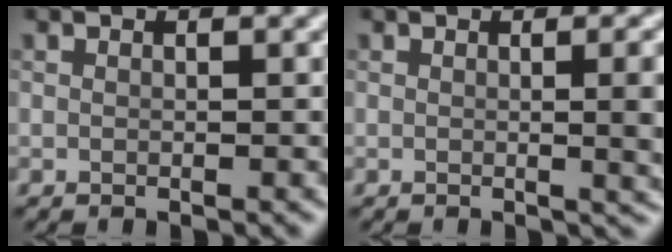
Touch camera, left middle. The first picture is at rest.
{"total": 5.1, "force": [0.2, 1.8, 4.8], "torque": [-0.043, 0.004, 0.003]}